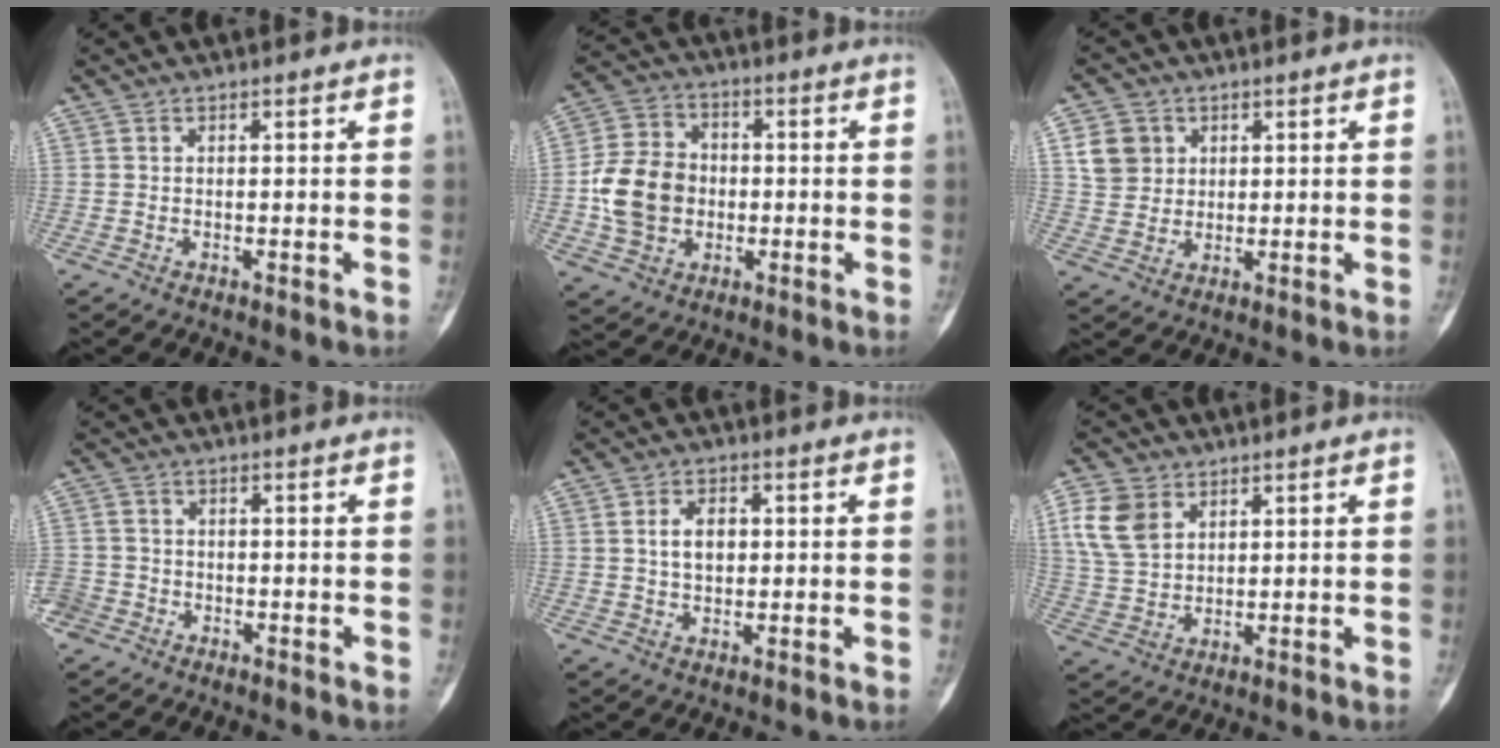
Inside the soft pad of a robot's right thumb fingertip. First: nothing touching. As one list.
[{"total": 12.5, "force": [-1.3, 10.2, 7.1], "torque": [-0.112, 0.019, -0.026]}, {"total": 6.5, "force": [2.2, 5.8, 2.1], "torque": [-0.016, -0.004, 0.044]}, {"total": 4.2, "force": [-2.2, 3.6, 0.5], "torque": [-0.002, 0.016, -0.047]}, {"total": 4.9, "force": [0.8, 3.3, 3.6], "torque": [-0.049, 0.002, 0.014]}, {"total": 8.7, "force": [3.7, 6.1, 4.8], "torque": [-0.087, -0.008, 0.081]}]